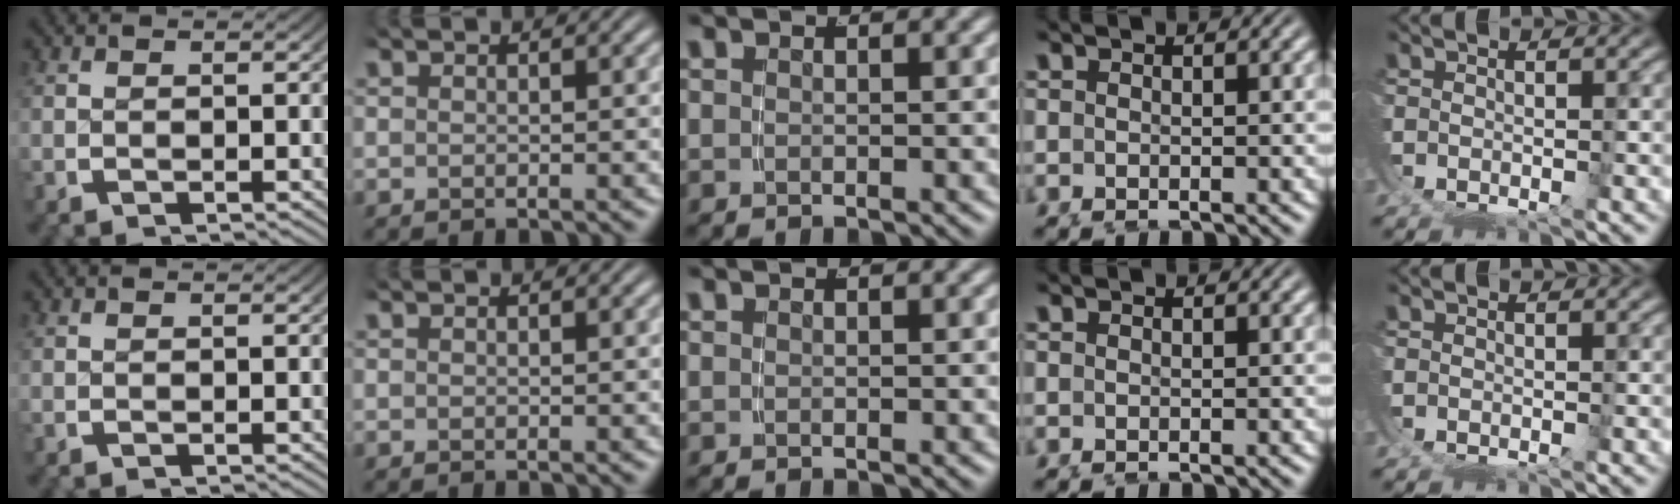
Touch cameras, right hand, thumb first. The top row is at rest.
{}